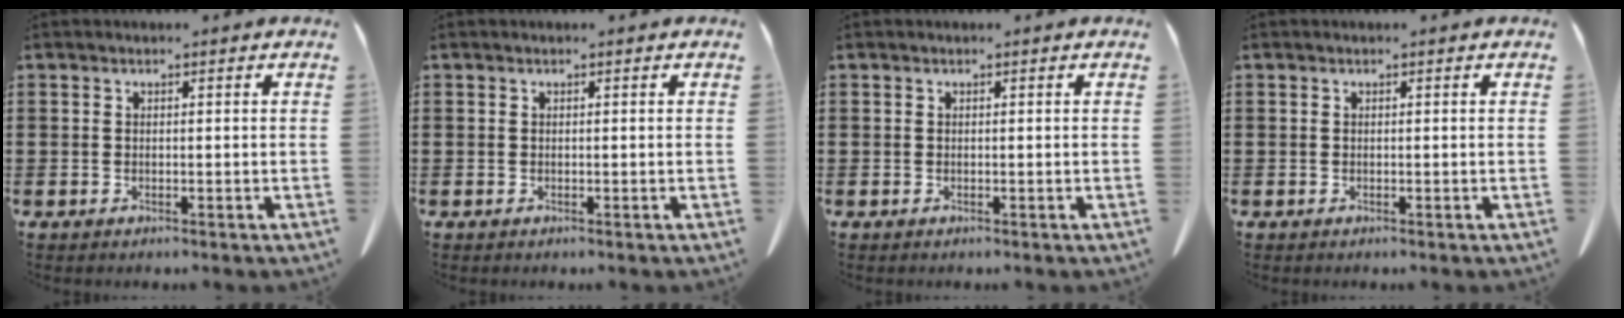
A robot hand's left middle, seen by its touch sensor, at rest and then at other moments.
{"total": 0.0}
{"total": 0.0}
{"total": 0.0}